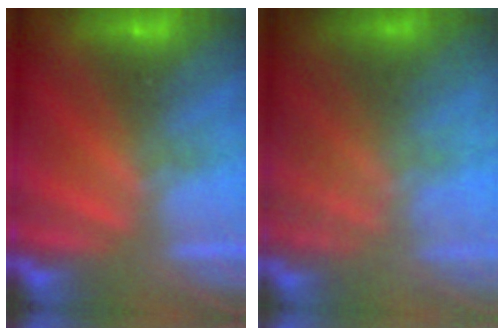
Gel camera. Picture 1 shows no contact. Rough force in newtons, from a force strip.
{"total": 7.3}